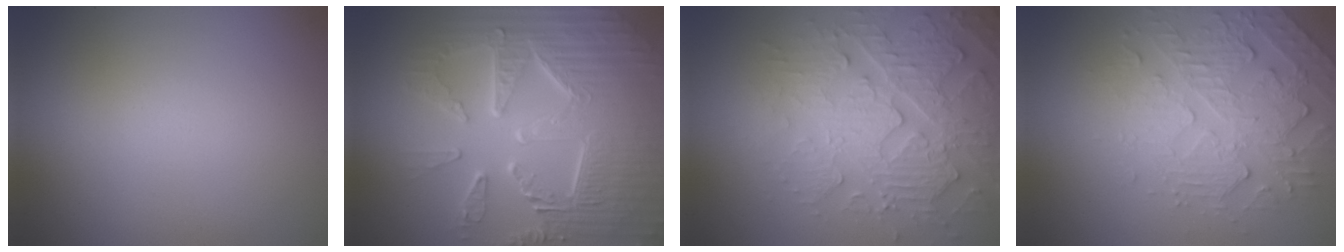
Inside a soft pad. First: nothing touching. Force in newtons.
{"total": 9.7, "press": 6.5, "slide": 7.2}
{"total": 5.5, "press": 5.1, "slide": 2.0}
{"total": 4.8, "press": 3.5, "slide": 3.2}